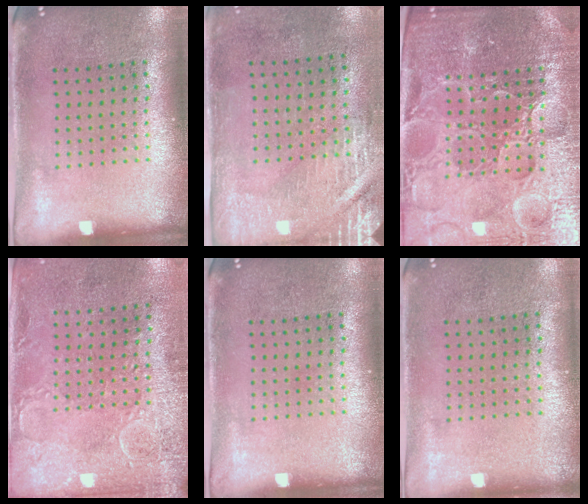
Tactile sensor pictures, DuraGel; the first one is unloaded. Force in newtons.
{"total": 2.9, "press": 2.5, "slide": 1.4}
{"total": 5.5, "press": 5.1, "slide": 2.1}
{"total": 2.9, "press": 2.3, "slide": 1.8}
{"total": 0.0}
{"total": 0.0}